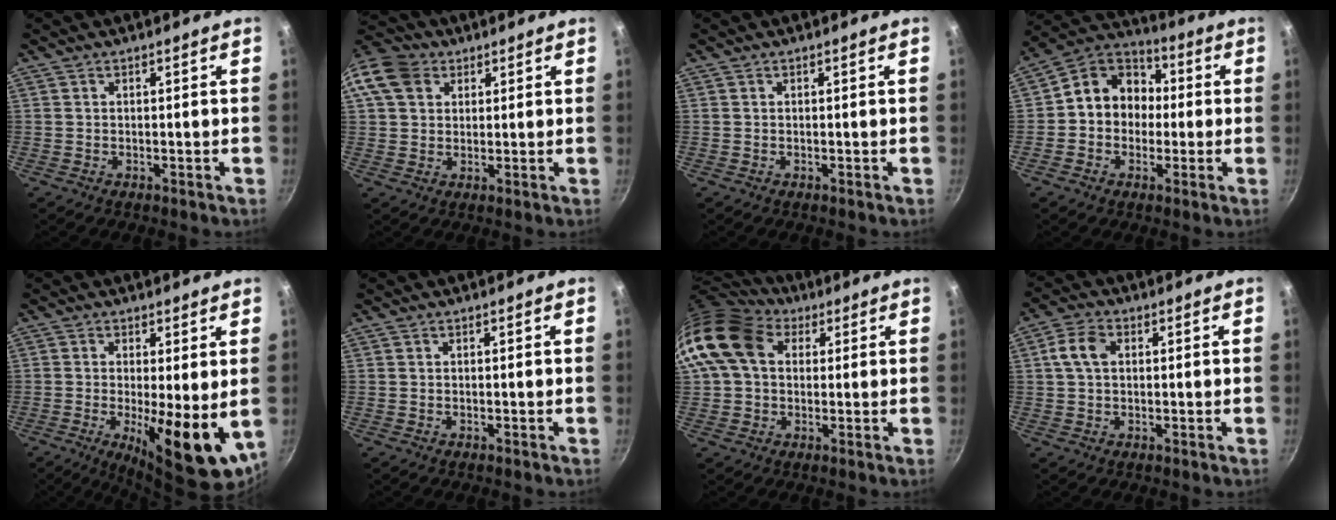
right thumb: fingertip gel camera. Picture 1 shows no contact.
{"total": 10.8, "force": [3.7, 8.5, 5.5], "torque": [-0.096, 0.014, 0.055]}
{"total": 0.0}
{"total": 12.1, "force": [0.0, 10.3, 6.3], "torque": [-0.053, 0.035, -0.023]}
{"total": 12.8, "force": [-1.2, 4.0, 12.1], "torque": [-0.167, -0.021, -0.011]}
{"total": 0.0}
{"total": 14.3, "force": [3.8, 10.8, 8.6], "torque": [-0.153, 0.023, 0.053]}
{"total": 5.6, "force": [1.1, 3.7, 4.1], "torque": [-0.081, 0.014, 0.014]}